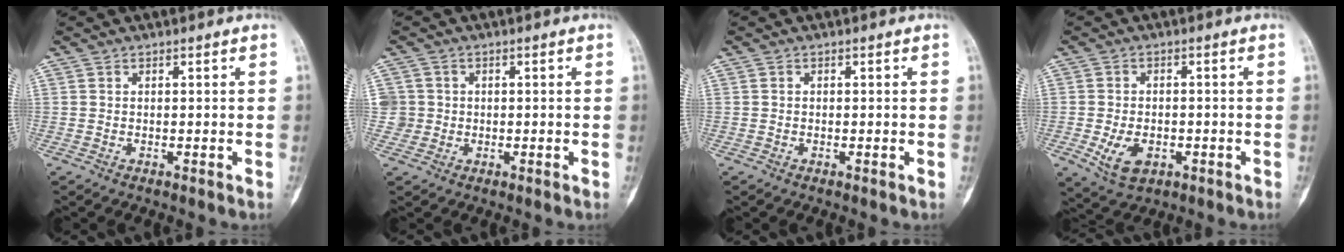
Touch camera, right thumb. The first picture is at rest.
{"total": 3.2, "force": [0.1, 3.2, -0.1], "torque": [0.027, 0.008, 0.001]}
{"total": 0.0}
{"total": 6.6, "force": [-2.2, 4.2, 4.6], "torque": [-0.074, 0.001, -0.028]}